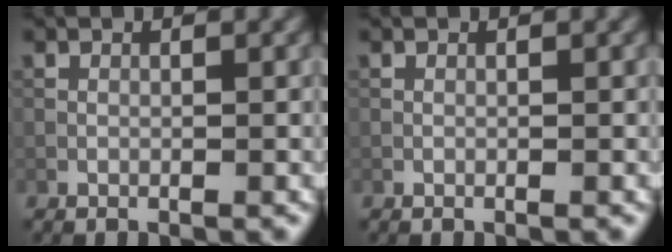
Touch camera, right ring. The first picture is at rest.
{"total": 0.0}